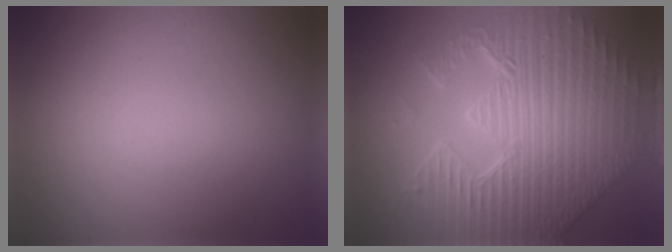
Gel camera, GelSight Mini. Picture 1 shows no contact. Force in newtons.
{"total": 11.6, "press": 7.4, "slide": 8.9}